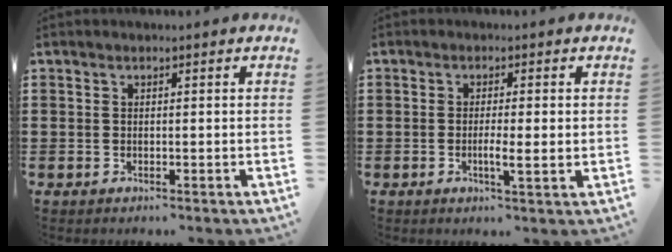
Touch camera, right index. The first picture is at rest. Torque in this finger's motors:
{"motor_torque": [-0.09, -0.09, 0.20, 0.04]}